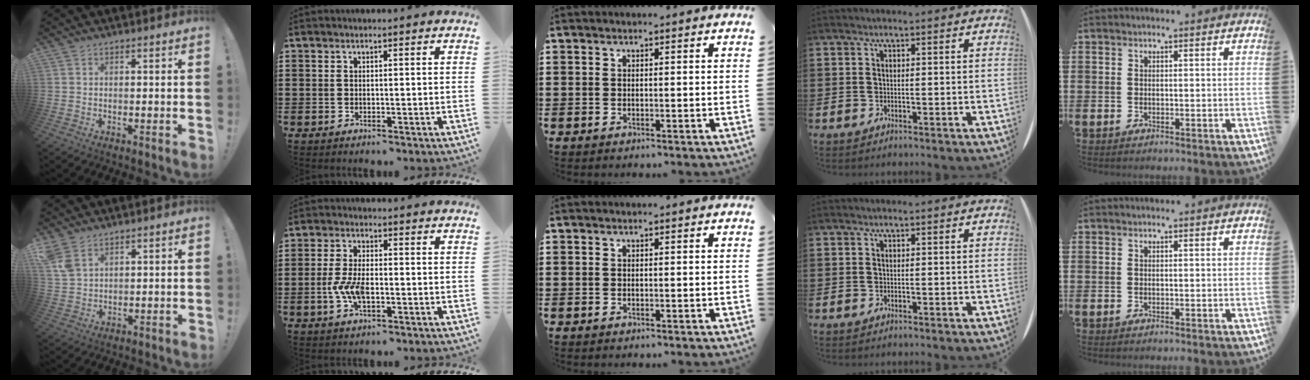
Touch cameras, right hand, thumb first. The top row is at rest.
{"thumb": {"total": 5.8, "force": [3.5, 3.3, 3.3], "torque": [-0.057, -0.012, 0.070]}, "index": {"total": 5.1, "force": [-1.3, 2.0, 4.5], "torque": [-0.107, -0.007, -0.028]}}